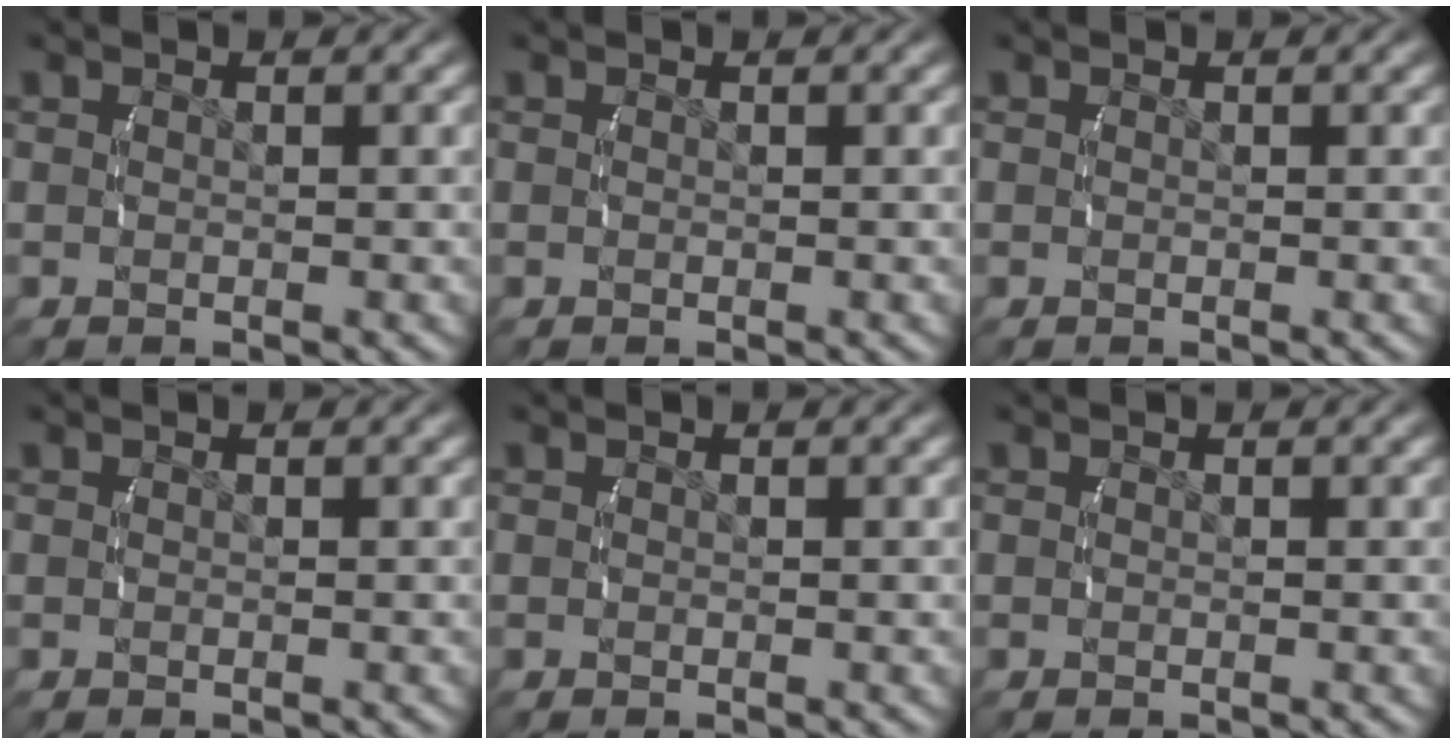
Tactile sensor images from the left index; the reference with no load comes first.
{"total": 0.0}
{"total": 0.0}
{"total": 0.0}
{"total": 0.0}
{"total": 0.0}